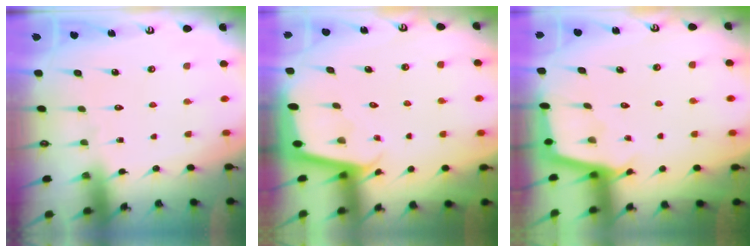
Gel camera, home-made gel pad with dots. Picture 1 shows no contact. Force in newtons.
{"total": 1.9, "press": 1.9, "slide": 0.1}
{"total": 2.4, "press": 2.4, "slide": 0.2}